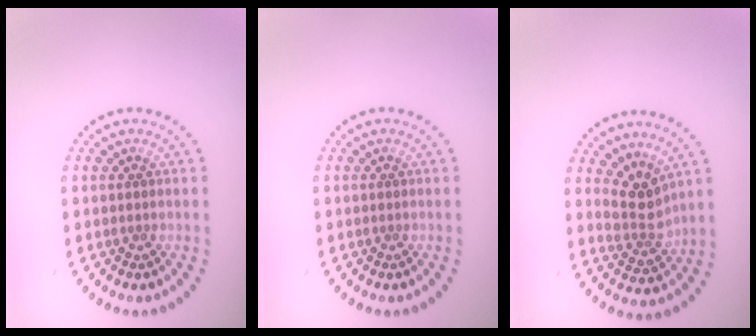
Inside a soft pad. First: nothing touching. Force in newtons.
{"total": 0.0}
{"total": 2.8, "press": 2.4, "slide": 1.5}